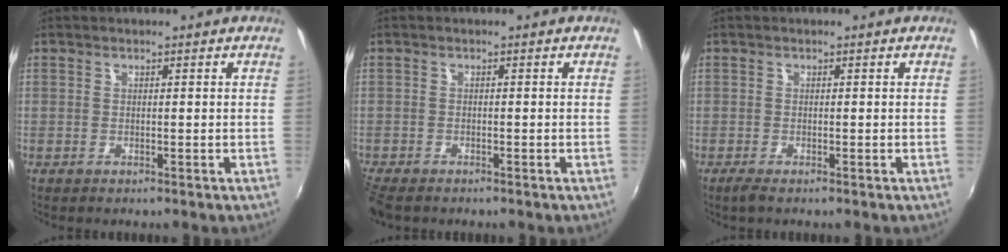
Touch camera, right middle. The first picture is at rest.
{"total": 4.5, "force": [-3.8, 1.5, 1.8], "torque": [-0.053, -0.024, -0.075]}
{"total": 1.3, "force": [-0.9, 0.1, 1.0], "torque": [-0.020, -0.006, -0.018]}